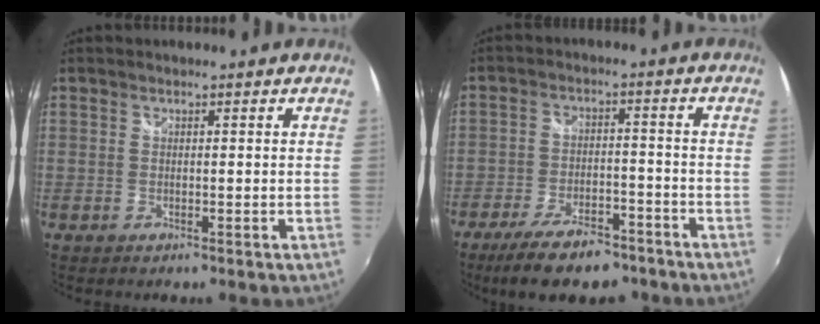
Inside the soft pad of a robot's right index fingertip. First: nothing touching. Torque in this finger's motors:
{"motor_torque": [0.91, -0.75, 0.43, 0.04]}